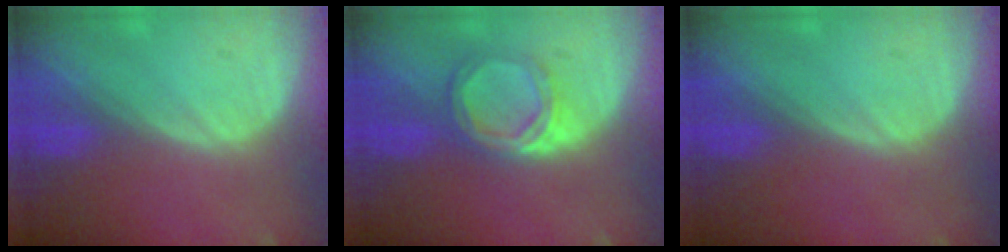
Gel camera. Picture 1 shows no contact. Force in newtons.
{"total": 4.5, "press": 4.5, "slide": 0.5}
{"total": 0.0}